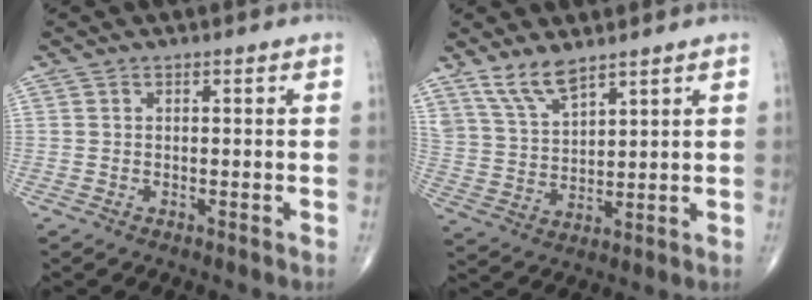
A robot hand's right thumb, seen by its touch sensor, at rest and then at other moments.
{"total": 7.5, "force": [5.9, 2.4, 4.0], "torque": [-0.071, -0.029, 0.127]}